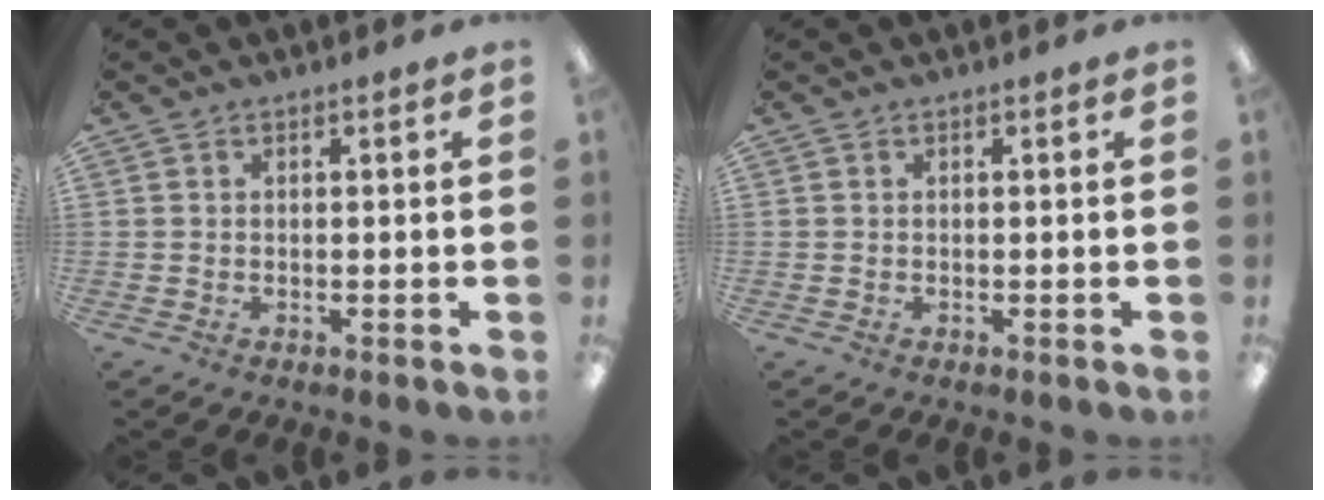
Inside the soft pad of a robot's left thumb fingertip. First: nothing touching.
{"total": 0.0}